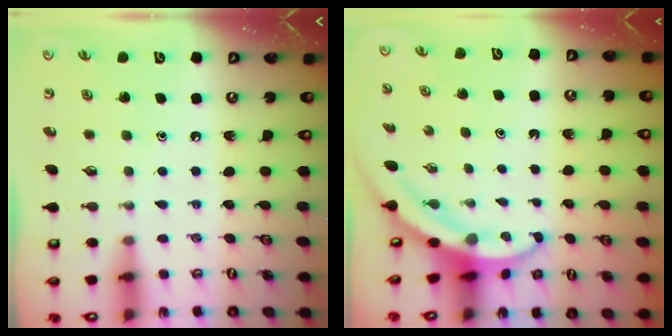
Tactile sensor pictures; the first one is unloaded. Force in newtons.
{"total": 3.9, "press": 3.9, "slide": 0.5}